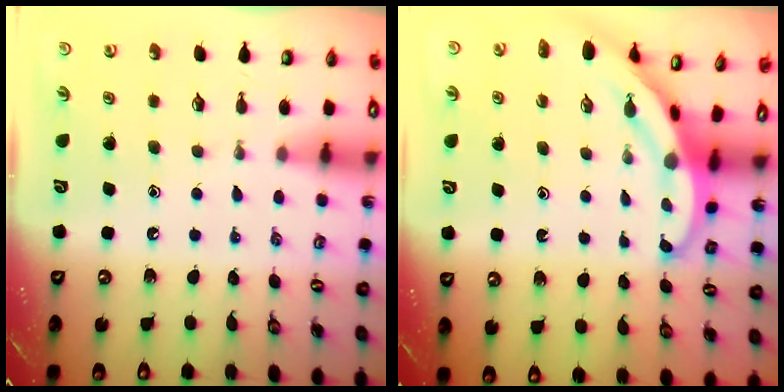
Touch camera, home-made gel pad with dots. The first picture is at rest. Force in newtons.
{"total": 3.8, "press": 3.8, "slide": 0.2}